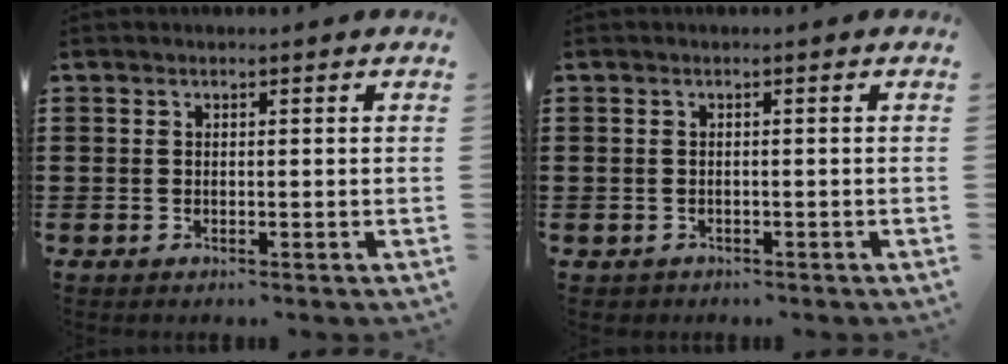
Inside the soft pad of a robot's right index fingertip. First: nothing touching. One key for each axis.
{"total": 0.8, "fx": -0.7, "fy": 0.4, "fz": -0.1, "tx": -0.001, "ty": 0.004, "tz": -0.017}